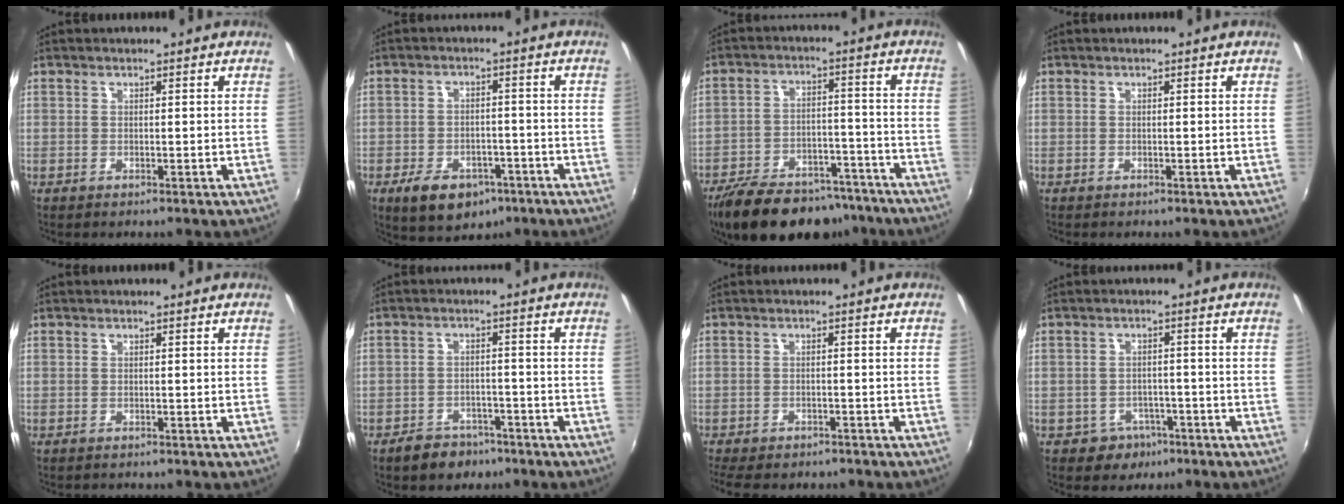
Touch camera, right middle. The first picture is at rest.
{"total": 10.5, "force": [-6.2, 6.5, 5.4], "torque": [-0.126, -0.004, -0.083]}
{"total": 21.0, "force": [-16.7, 8.7, 9.3], "torque": [-0.189, 0.002, -0.236]}
{"total": 0.0}
{"total": 0.6, "force": [-0.5, 0.2, 0.1], "torque": [-0.005, 0.000, -0.007]}
{"total": 6.4, "force": [-4.8, 3.8, 1.9], "torque": [-0.054, 0.010, -0.064]}
{"total": 8.5, "force": [-7.1, 2.9, 3.6], "torque": [-0.089, -0.026, -0.107]}
{"total": 5.0, "force": [-3.0, 4.0, 0.9], "torque": [-0.031, 0.007, -0.035]}